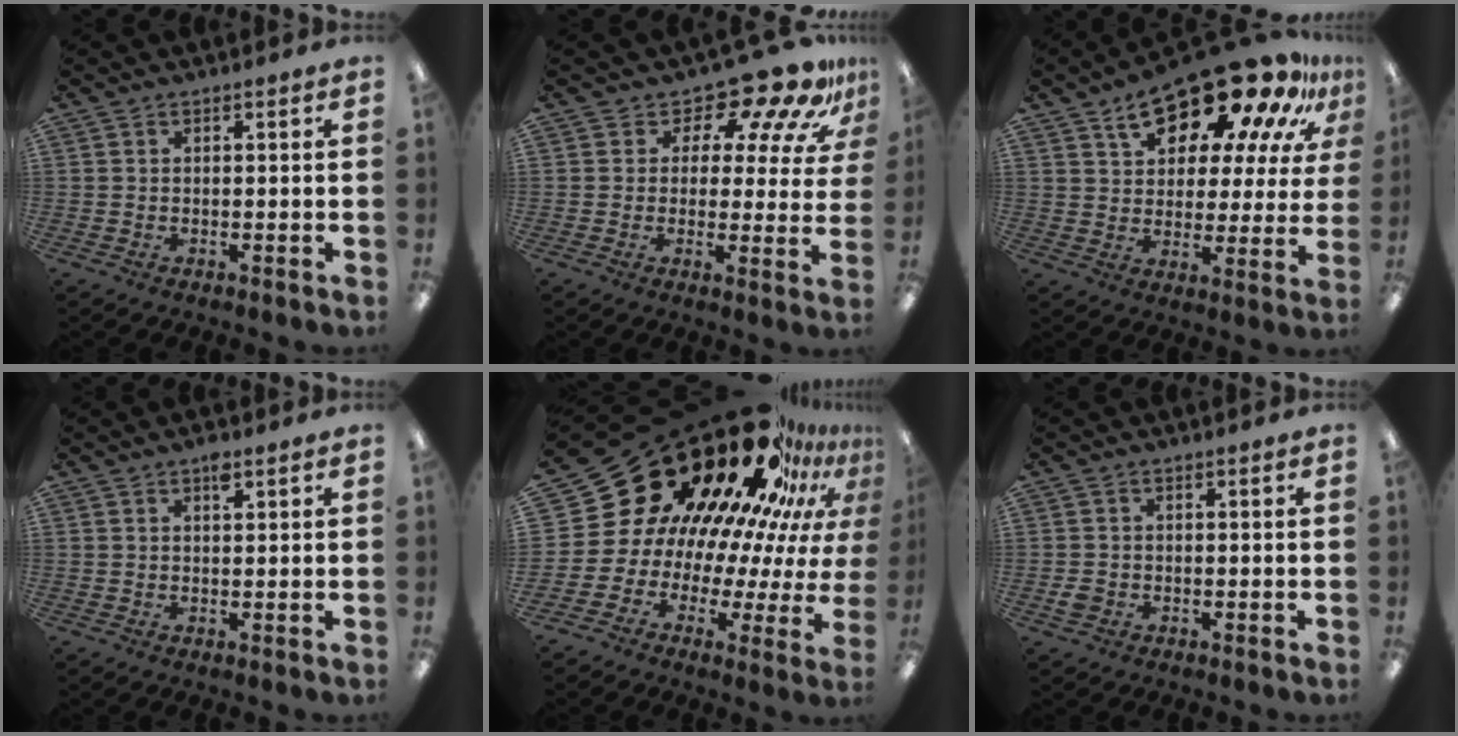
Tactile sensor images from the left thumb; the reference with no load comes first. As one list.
[{"total": 13.7, "force": [10.6, 5.1, 7.0], "torque": [-0.112, -0.085, 0.176]}, {"total": 23.1, "force": [16.1, 8.9, 13.9], "torque": [-0.215, -0.110, 0.265]}, {"total": 2.5, "force": [1.6, 1.1, 1.6], "torque": [-0.019, -0.006, 0.024]}, {"total": 33.1, "force": [21.4, 17.5, 18.2], "torque": [-0.250, -0.202, 0.429]}, {"total": 2.2, "force": [-0.4, 1.9, 0.9], "torque": [-0.016, 0.003, -0.008]}]